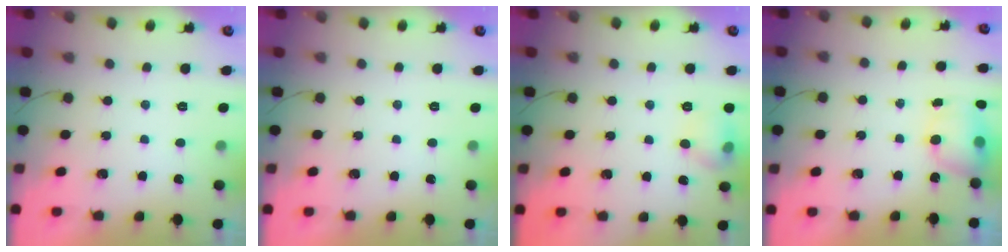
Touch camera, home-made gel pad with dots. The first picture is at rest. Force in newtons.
{"total": 0.0}
{"total": 7.0, "press": 6.9, "slide": 1.1}
{"total": 6.3, "press": 6.2, "slide": 0.7}